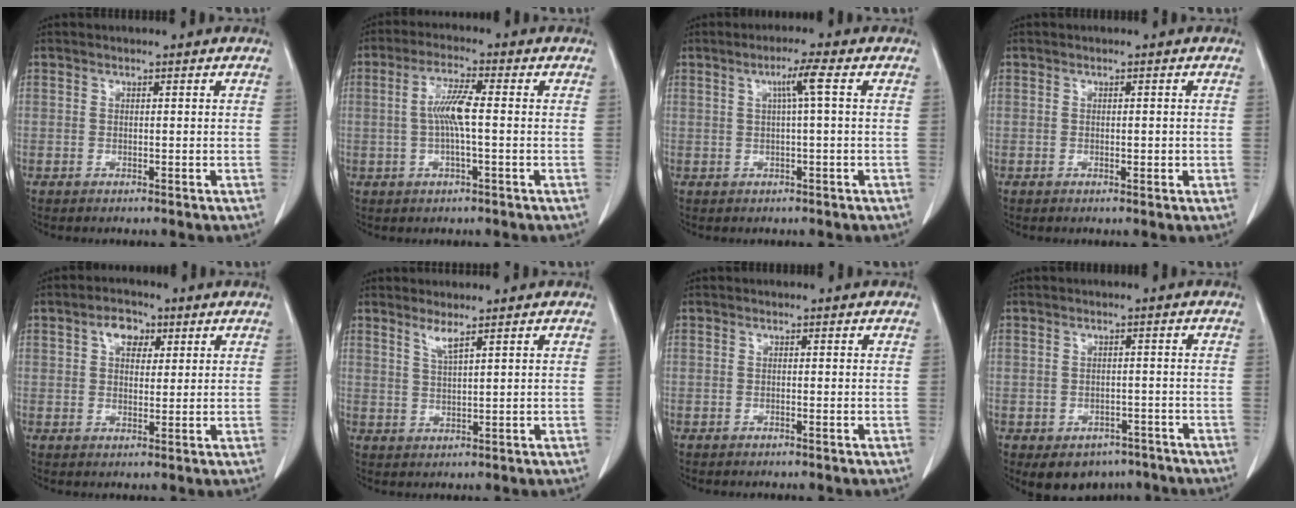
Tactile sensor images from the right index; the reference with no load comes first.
{"total": 5.9, "force": [-0.2, 0.4, 5.9], "torque": [-0.121, 0.004, -0.006]}
{"total": 3.3, "force": [0.7, -0.6, 3.2], "torque": [-0.060, 0.005, 0.013]}
{"total": 1.1, "force": [-0.1, 0.5, 0.9], "torque": [-0.014, -0.001, -0.001]}
{"total": 4.4, "force": [1.9, 2.9, 2.8], "torque": [-0.049, 0.016, 0.031]}
{"total": 2.3, "force": [1.6, -0.2, 1.6], "torque": [-0.034, -0.009, 0.036]}
{"total": 0.0}
{"total": 6.5, "force": [-4.5, 4.5, 1.6], "torque": [-0.010, 0.013, -0.054]}